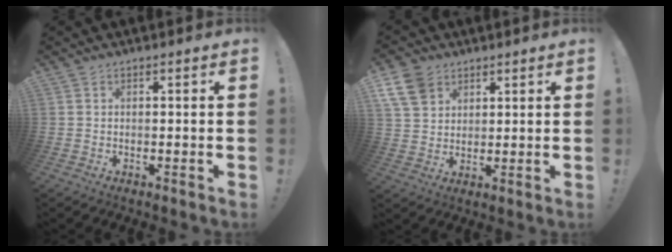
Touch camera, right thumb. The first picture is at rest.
{"total": 9.5, "force": [5.4, 6.6, 4.2], "torque": [-0.085, -0.018, 0.108]}